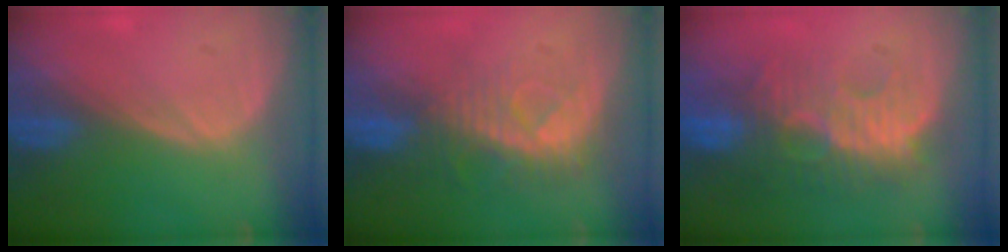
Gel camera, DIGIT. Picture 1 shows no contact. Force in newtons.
{"total": 8.2, "press": 7.4, "slide": 3.6}
{"total": 10.2, "press": 9.7, "slide": 3.0}